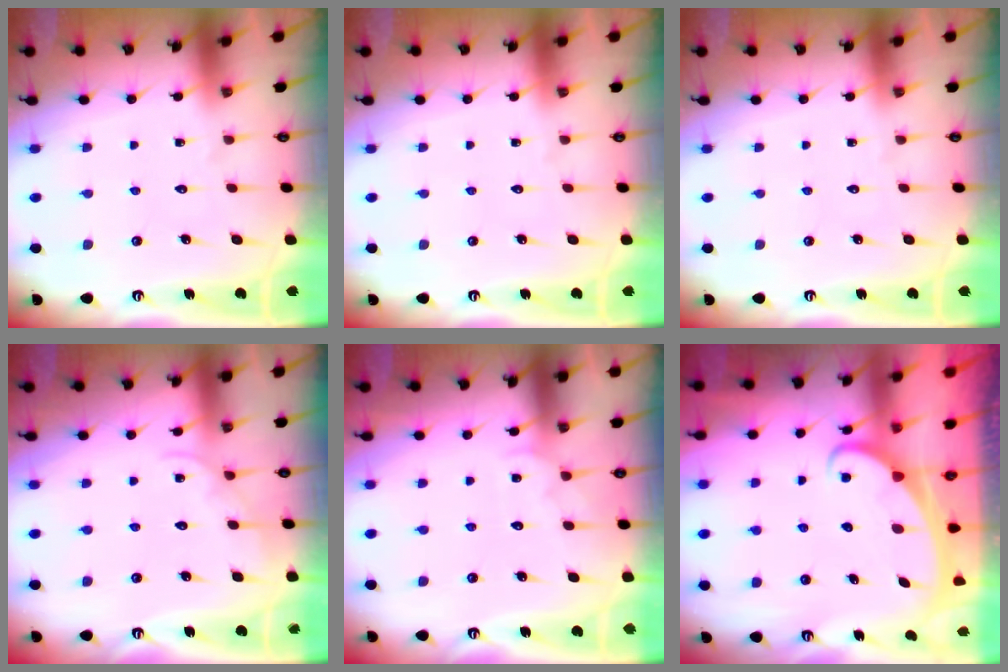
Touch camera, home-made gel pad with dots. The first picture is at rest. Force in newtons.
{"total": 0.0}
{"total": 0.0}
{"total": 2.1, "press": 2.1, "slide": 0.3}
{"total": 2.9, "press": 2.8, "slide": 0.3}
{"total": 2.4, "press": 2.3, "slide": 0.3}